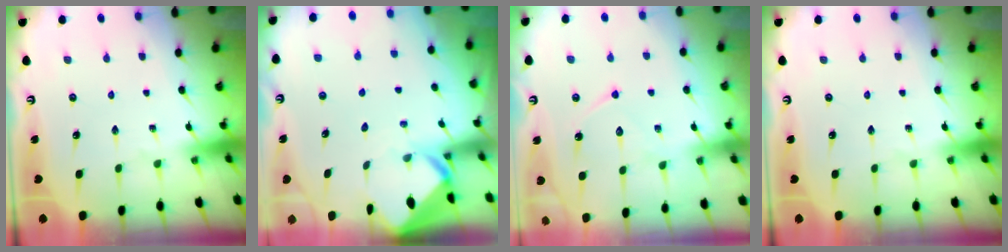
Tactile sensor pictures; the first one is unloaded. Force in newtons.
{"total": 2.7, "press": 2.7, "slide": 0.2}
{"total": 9.8, "press": 9.7, "slide": 0.8}
{"total": 0.0}